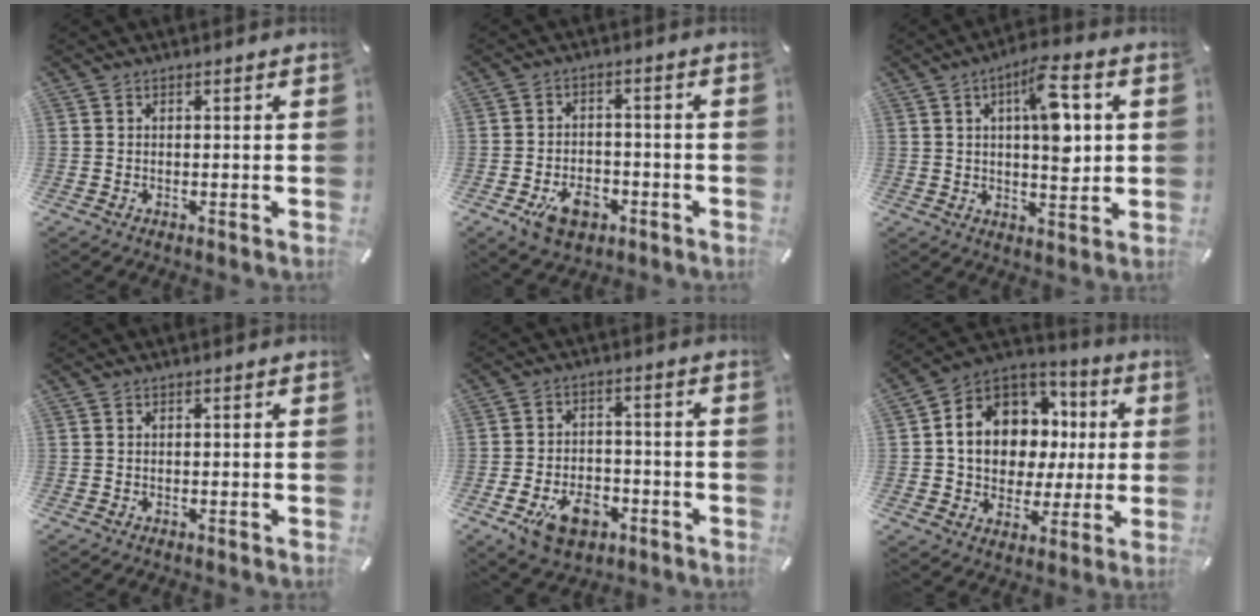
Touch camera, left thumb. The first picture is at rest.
{"total": 8.0, "force": [-3.5, 5.5, 4.7], "torque": [-0.078, 0.011, -0.064]}
{"total": 11.6, "force": [2.9, 4.6, 10.3], "torque": [-0.144, -0.008, 0.044]}
{"total": 0.0}
{"total": 10.1, "force": [-4.6, 6.7, 6.0], "torque": [-0.102, 0.015, -0.080]}
{"total": 13.3, "force": [2.5, 11.3, 6.7], "torque": [-0.137, -0.030, 0.049]}